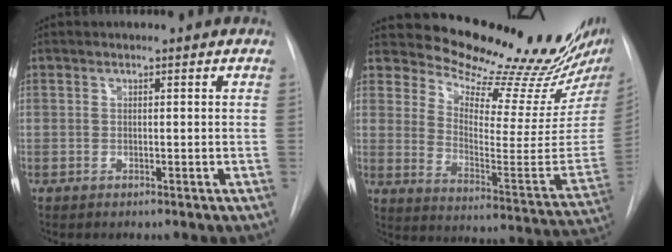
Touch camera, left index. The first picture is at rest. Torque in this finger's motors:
{"motor_torque": [1.07, -1.07, 0.09, -0.01]}